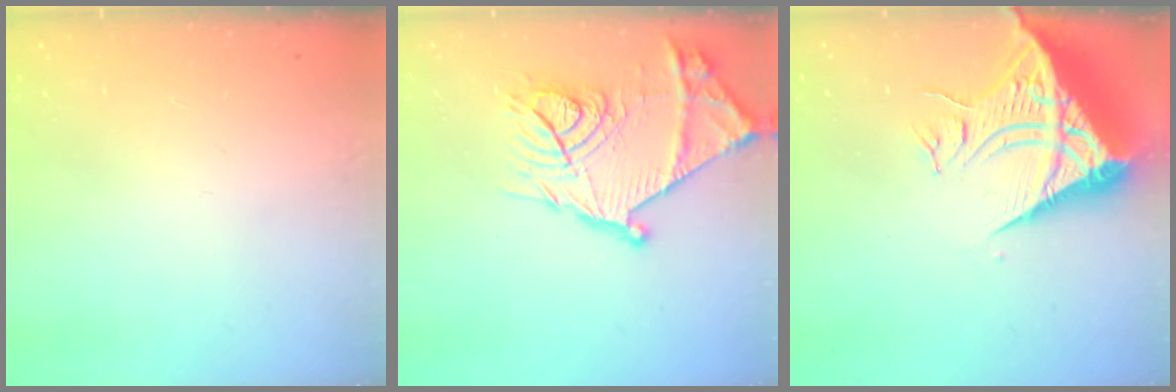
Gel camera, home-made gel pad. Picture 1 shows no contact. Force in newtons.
{"total": 23.5, "press": 23.5, "slide": 1.5}
{"total": 14.7, "press": 14.6, "slide": 1.5}